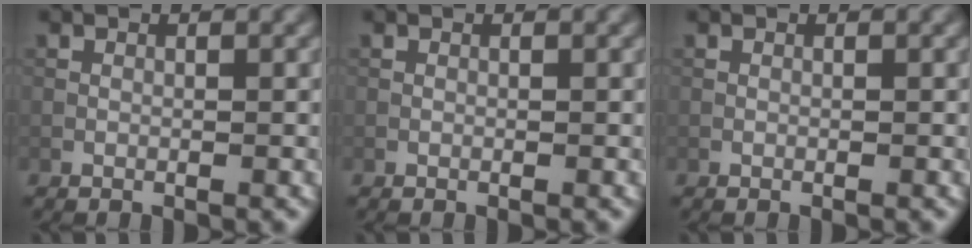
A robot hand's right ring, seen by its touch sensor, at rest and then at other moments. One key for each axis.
{"total": 0.0}
{"total": 0.0}